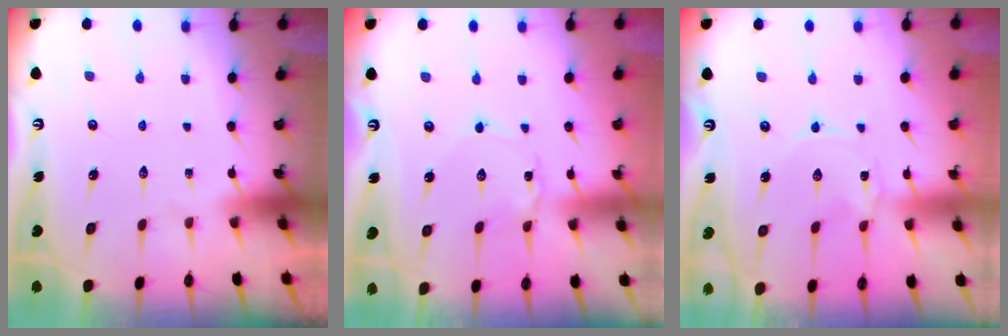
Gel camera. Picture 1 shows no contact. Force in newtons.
{"total": 1.7, "press": 1.7, "slide": 0.2}
{"total": 0.0}